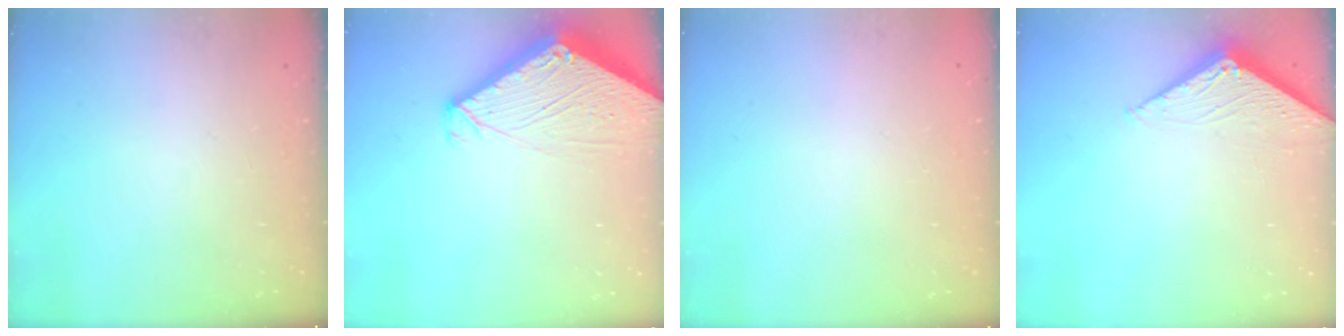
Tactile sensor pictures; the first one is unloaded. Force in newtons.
{"total": 4.2, "press": 4.2, "slide": 0.4}
{"total": 0.0}
{"total": 2.8, "press": 2.8, "slide": 0.3}